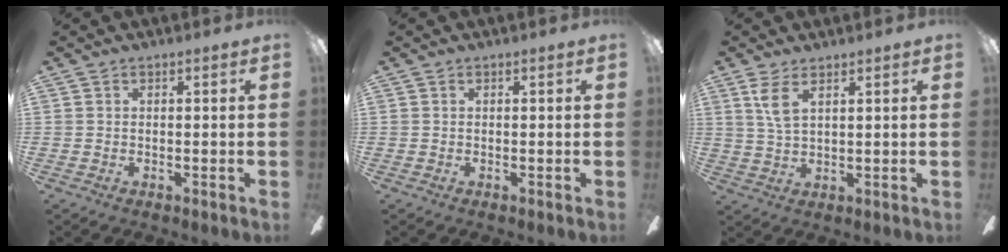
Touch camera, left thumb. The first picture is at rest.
{"total": 0.0}
{"total": 5.4, "force": [2.9, 2.3, 4.0], "torque": [-0.086, 0.001, 0.054]}